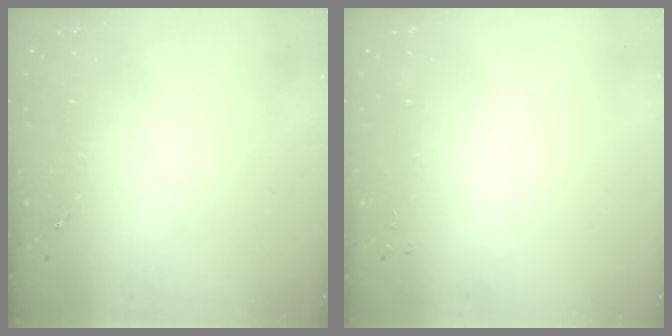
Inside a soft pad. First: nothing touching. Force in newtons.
{"total": 2.0, "press": 2.0, "slide": 0.3}